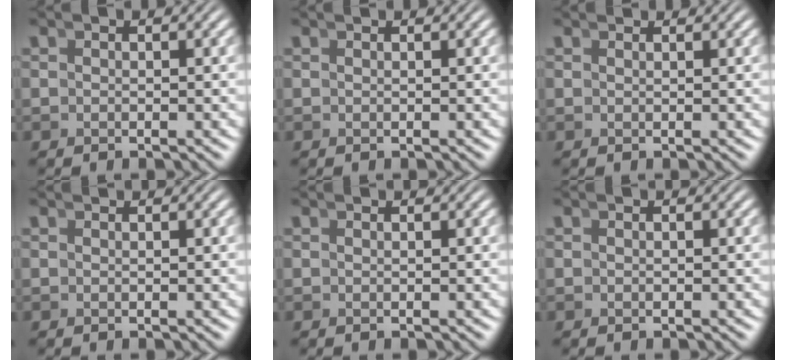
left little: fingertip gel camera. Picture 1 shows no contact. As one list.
[{"total": 0.6, "force": [0.5, -0.4, -0.1], "torque": [0.011, 0.004, 0.008]}, {"total": 1.2, "force": [1.1, -0.5, -0.1], "torque": [0.015, 0.006, 0.020]}, {"total": 0.9, "force": [0.8, -0.4, -0.1], "torque": [0.015, 0.005, 0.013]}, {"total": 0.7, "force": [0.6, -0.4, -0.1], "torque": [0.012, 0.004, 0.011]}, {"total": 0.0}]